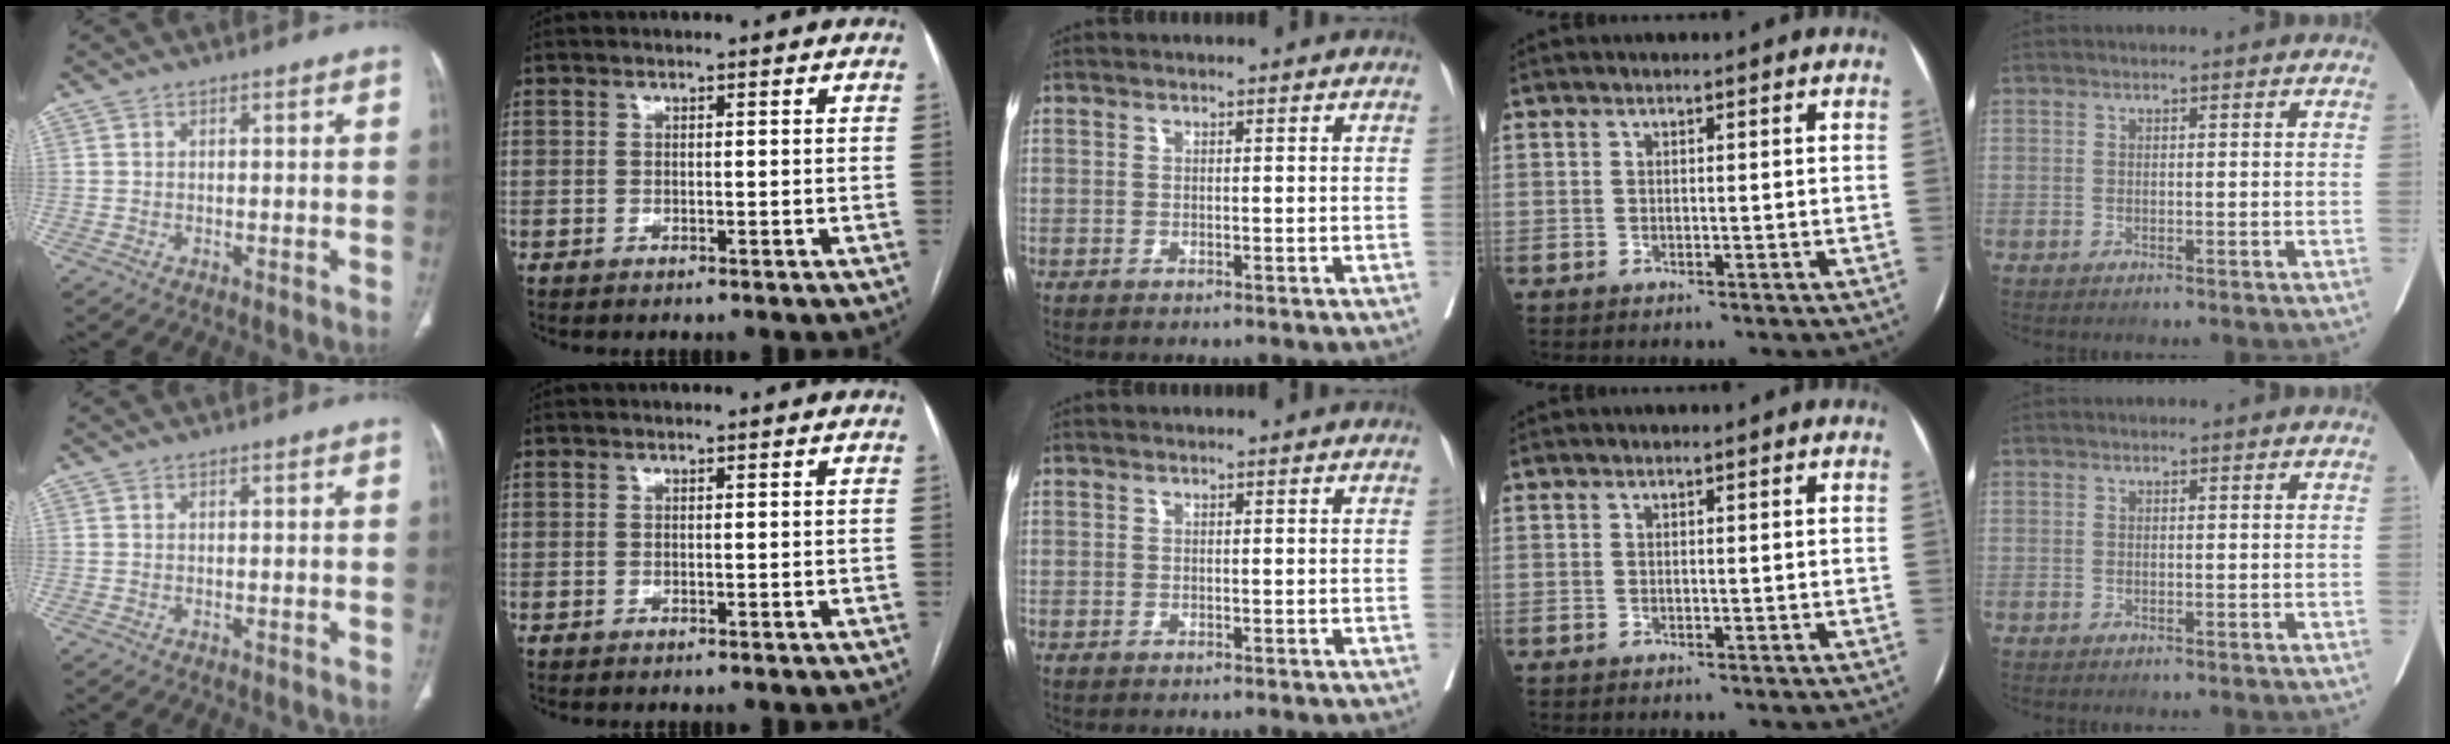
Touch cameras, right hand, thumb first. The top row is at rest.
{}